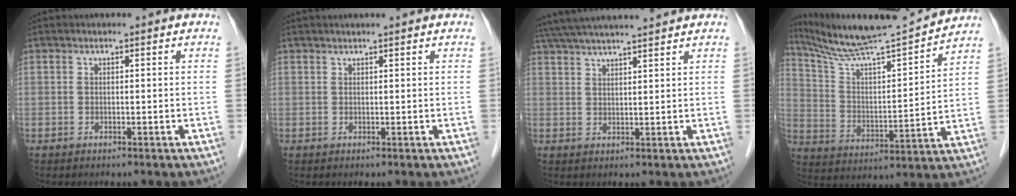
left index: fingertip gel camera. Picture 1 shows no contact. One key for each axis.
{"total": 1.4, "fx": 1.0, "fy": -0.3, "fz": 0.8, "tx": -0.007, "ty": 0.013, "tz": 0.021}
{"total": 11.8, "fx": 10.6, "fy": -0.1, "fz": 5.1, "tx": -0.099, "ty": 0.030, "tz": 0.168}
{"total": 16.6, "fx": 15.3, "fy": -0.4, "fz": 6.5, "tx": -0.118, "ty": -0.009, "tz": 0.257}